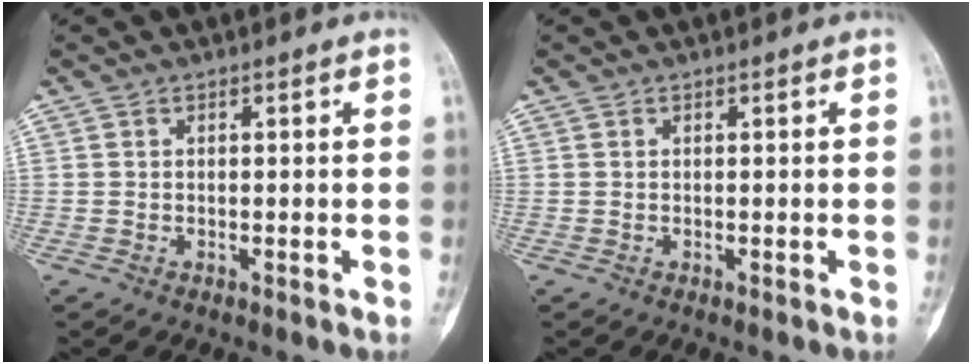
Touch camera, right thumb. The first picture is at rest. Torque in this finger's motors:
{"motor_torque": [-0.07, -0.36, 0.02, 0.14, 0.00]}